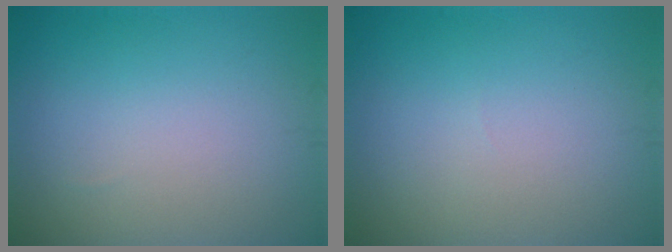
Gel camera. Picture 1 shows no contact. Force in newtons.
{"total": 0.0}